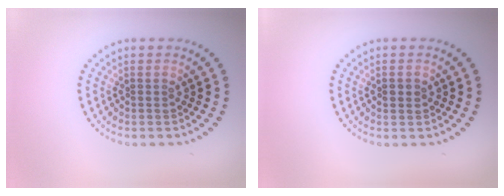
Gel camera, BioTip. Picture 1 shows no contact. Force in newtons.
{"total": 1.3, "press": 1.3, "slide": 0.1}